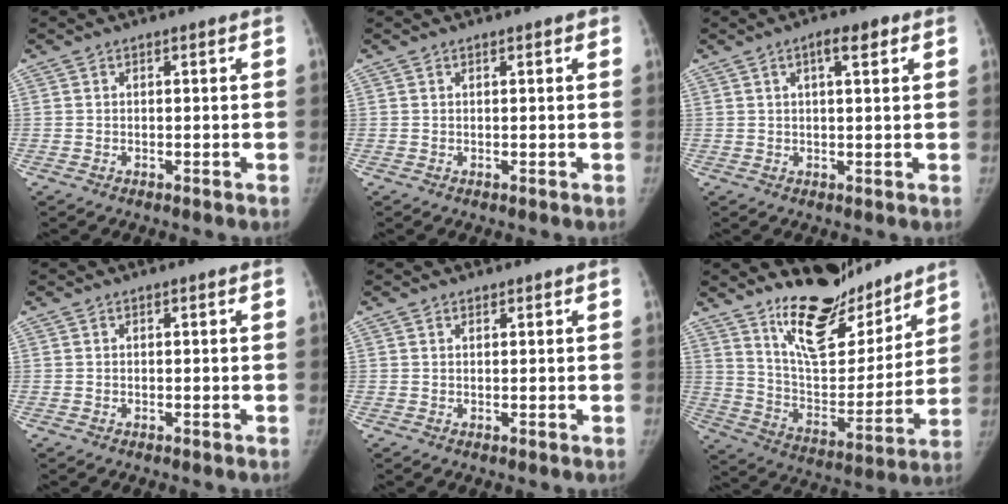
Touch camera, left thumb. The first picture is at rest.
{"total": 0.9, "force": [0.7, 0.3, 0.6], "torque": [-0.006, 0.000, 0.008]}
{"total": 4.4, "force": [2.1, 1.4, 3.6], "torque": [-0.052, -0.002, 0.032]}
{"total": 0.0}
{"total": 0.8, "force": [0.7, 0.3, 0.1], "torque": [-0.002, -0.006, 0.010]}
{"total": 19.7, "force": [15.6, 7.7, 9.3], "torque": [-0.088, -0.116, 0.260]}